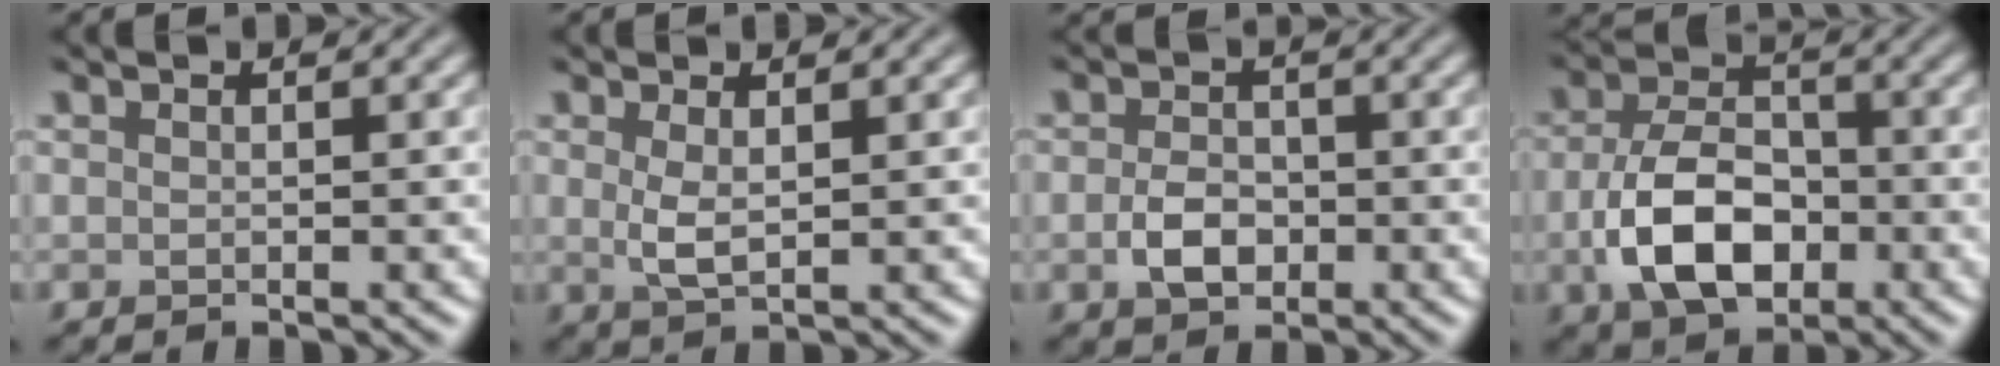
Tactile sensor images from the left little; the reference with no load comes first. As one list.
[{"total": 2.2, "force": [0.6, 0.8, 2.0], "torque": [-0.045, -0.003, 0.013]}, {"total": 3.1, "force": [-0.8, 2.2, 2.1], "torque": [-0.038, -0.003, -0.018]}, {"total": 7.7, "force": [-2.0, 4.8, 5.6], "torque": [-0.116, -0.003, -0.040]}]